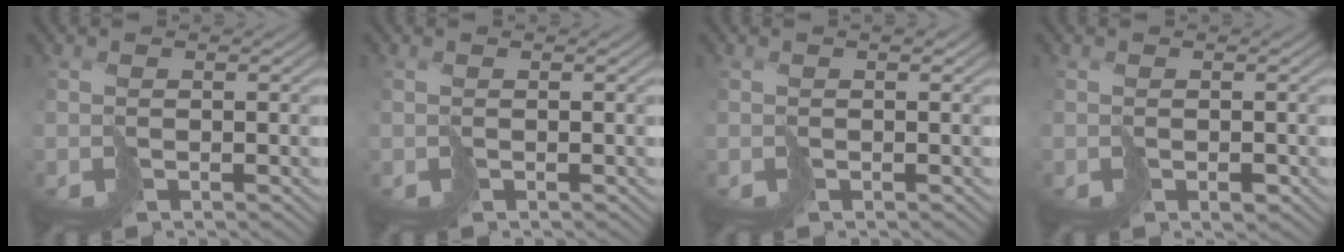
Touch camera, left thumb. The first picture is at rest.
{"total": 0.0}
{"total": 0.6, "force": [0.1, 0.3, 0.6], "torque": [-0.007, 0.002, 0.002]}
{"total": 1.0, "force": [-0.6, 0.7, 0.5], "torque": [-0.007, -0.003, -0.007]}